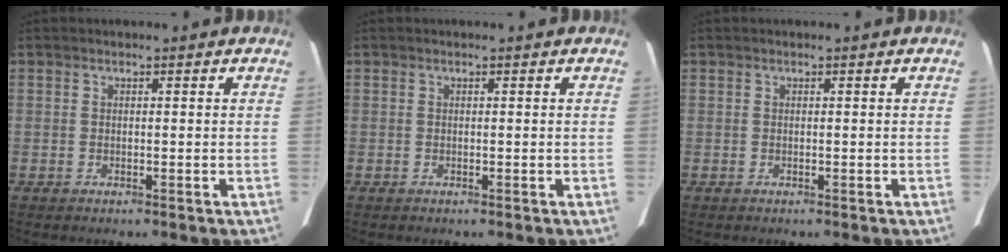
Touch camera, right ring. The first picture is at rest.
{"total": 0.0}
{"total": 0.0}